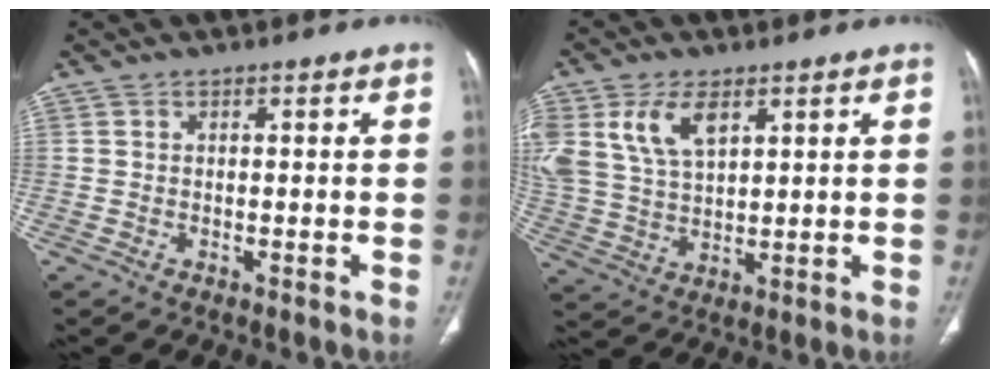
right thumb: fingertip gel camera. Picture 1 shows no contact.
{"total": 11.5, "force": [5.3, 6.5, 7.9], "torque": [-0.159, -0.010, 0.115]}